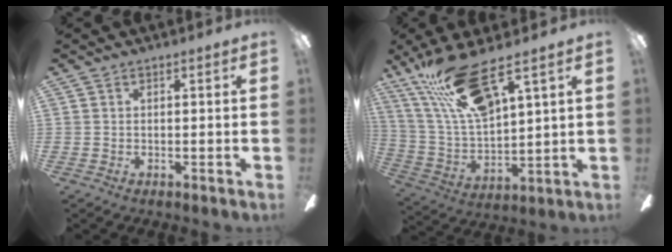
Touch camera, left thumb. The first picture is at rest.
{"total": 18.3, "force": [11.8, 5.2, 12.9], "torque": [-0.261, -0.049, 0.202]}